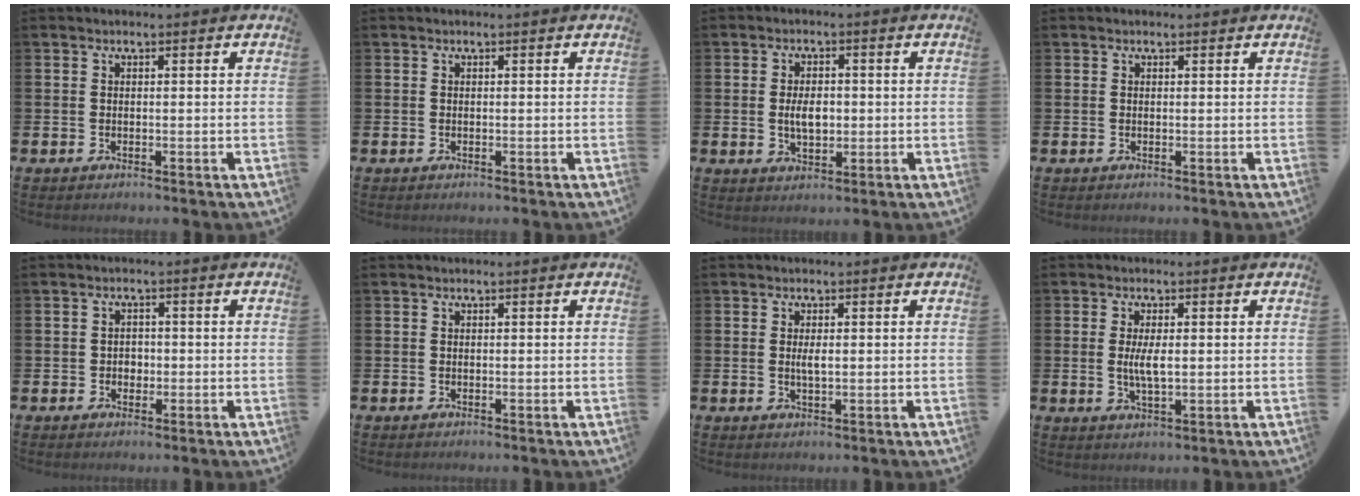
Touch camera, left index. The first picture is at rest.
{"total": 0.0}
{"total": 3.9, "force": [0.0, 2.3, 3.1], "torque": [-0.043, 0.001, -0.005]}
{"total": 0.0}
{"total": 1.8, "force": [-0.3, 1.6, 0.7], "torque": [0.001, 0.000, -0.012]}
{"total": 0.0}
{"total": 1.7, "force": [0.2, 0.5, 1.7], "torque": [-0.031, 0.001, 0.002]}
{"total": 3.6, "force": [0.3, 1.2, 3.4], "torque": [-0.057, -0.001, 0.002]}